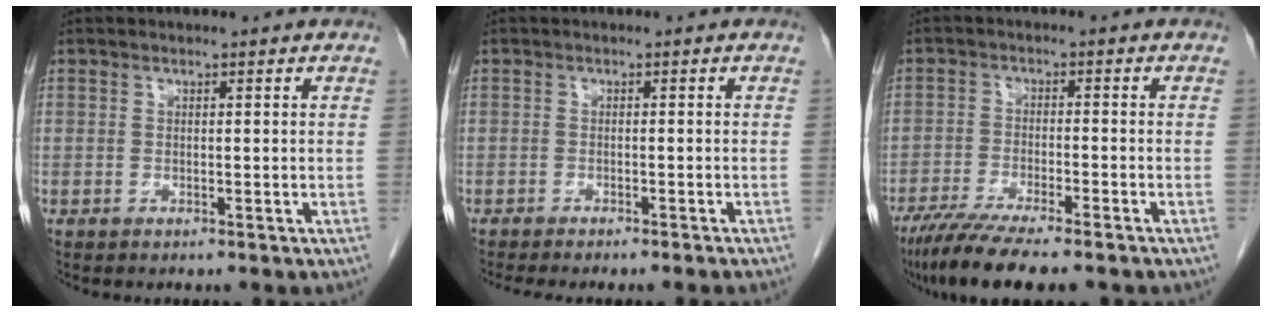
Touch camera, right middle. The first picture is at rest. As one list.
[{"total": 9.4, "force": [-8.3, 0.8, 4.3], "torque": [-0.039, -0.015, -0.104]}, {"total": 11.0, "force": [-8.8, 1.1, 6.6], "torque": [-0.103, -0.026, -0.138]}]